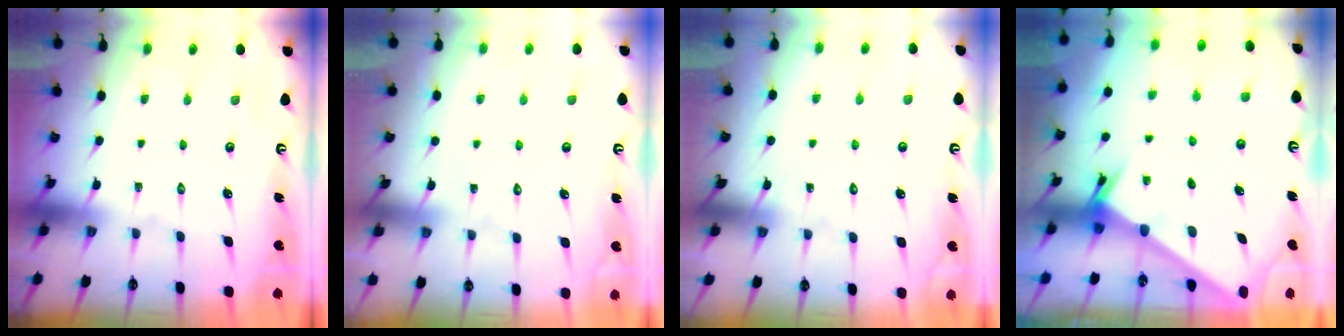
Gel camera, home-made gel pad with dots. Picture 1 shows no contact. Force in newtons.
{"total": 3.4, "press": 3.4, "slide": 0.4}
{"total": 5.5, "press": 5.5, "slide": 0.4}
{"total": 2.4, "press": 2.4, "slide": 0.2}